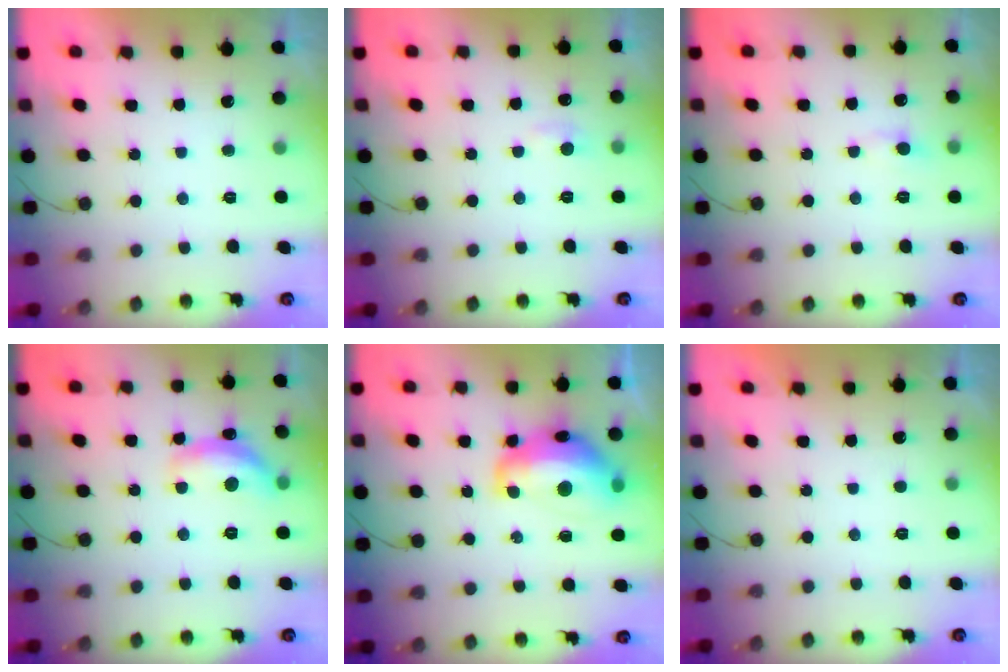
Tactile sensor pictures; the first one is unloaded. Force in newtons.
{"total": 5.4, "press": 5.4, "slide": 0.7}
{"total": 3.5, "press": 3.5, "slide": 0.4}
{"total": 13.9, "press": 13.9, "slide": 0.6}
{"total": 15.3, "press": 15.2, "slide": 1.3}
{"total": 0.0}